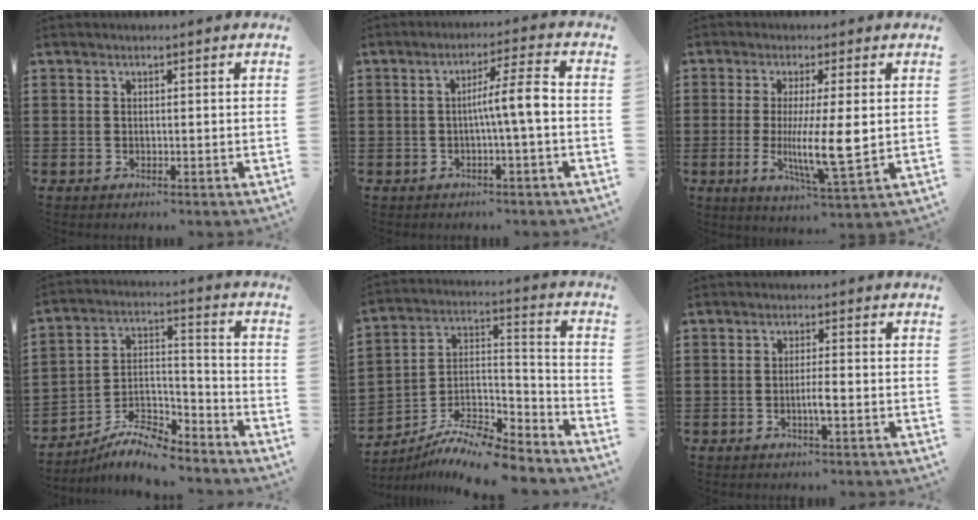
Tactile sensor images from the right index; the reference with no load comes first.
{"total": 5.9, "force": [-0.6, 0.1, 5.9], "torque": [-0.109, 0.002, -0.018]}
{"total": 8.7, "force": [-0.4, 1.2, 8.6], "torque": [-0.164, -0.015, -0.008]}
{"total": 8.8, "force": [-8.0, 1.9, 3.1], "torque": [-0.052, 0.021, -0.152]}
{"total": 10.1, "force": [-9.2, 1.9, 3.7], "torque": [-0.068, 0.019, -0.183]}
{"total": 2.6, "force": [-0.9, 0.1, 2.4], "torque": [-0.044, 0.000, -0.018]}